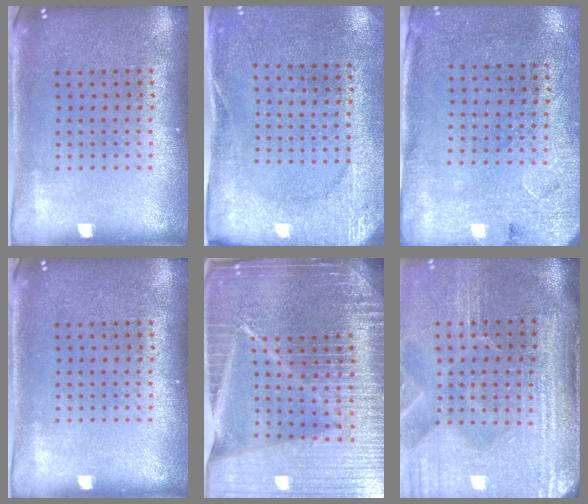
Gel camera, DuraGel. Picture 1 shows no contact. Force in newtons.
{"total": 2.7, "press": 2.3, "slide": 1.3}
{"total": 2.6, "press": 2.1, "slide": 1.5}
{"total": 0.0}
{"total": 7.2, "press": 6.1, "slide": 3.7}
{"total": 5.0, "press": 4.2, "slide": 2.7}